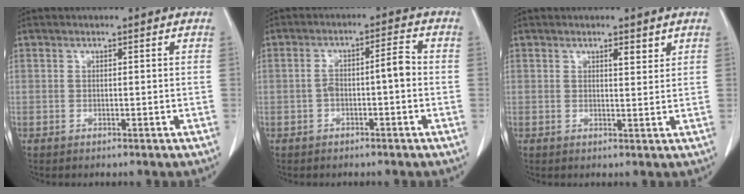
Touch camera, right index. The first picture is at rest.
{"total": 4.5, "force": [-0.9, 0.9, 4.3], "torque": [-0.077, 0.024, -0.011]}
{"total": 1.8, "force": [1.3, 0.5, 1.2], "torque": [-0.018, -0.006, 0.019]}